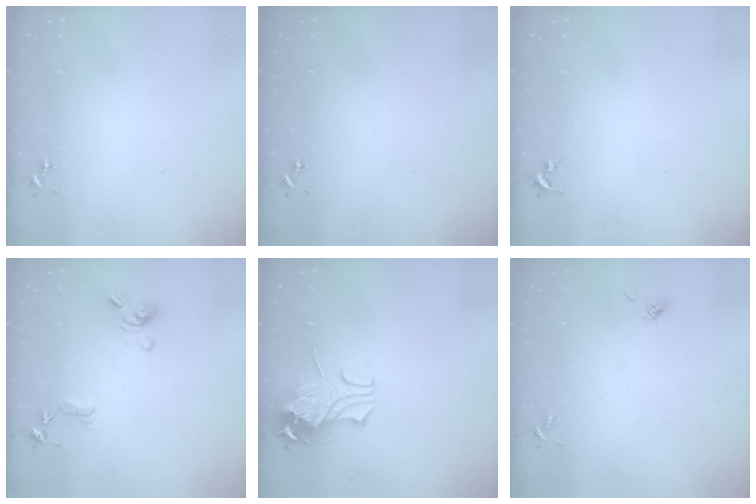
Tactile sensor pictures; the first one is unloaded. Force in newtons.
{"total": 0.0}
{"total": 0.0}
{"total": 9.8, "press": 9.7, "slide": 1.7}
{"total": 9.8, "press": 9.7, "slide": 1.2}
{"total": 3.6, "press": 3.4, "slide": 1.2}